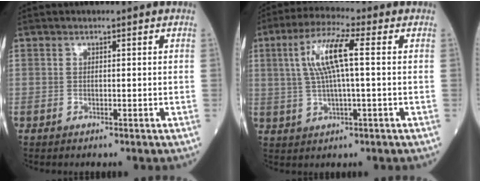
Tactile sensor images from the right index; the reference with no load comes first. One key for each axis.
{"total": 8.7, "fx": 1.7, "fy": 1.0, "fz": 8.5, "tx": -0.174, "ty": 0.014, "tz": 0.032}